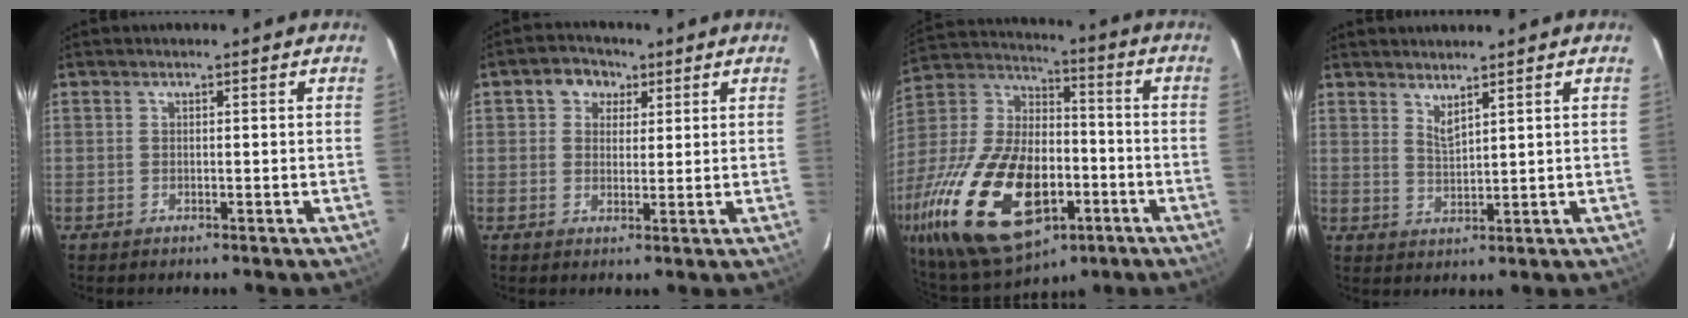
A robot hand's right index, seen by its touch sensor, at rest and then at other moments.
{"total": 5.0, "force": [2.0, 4.3, 1.7], "torque": [-0.023, 0.016, 0.029]}
{"total": 30.8, "force": [-11.8, 17.4, 22.5], "torque": [-0.483, -0.024, -0.180]}
{"total": 2.9, "force": [2.5, 0.2, 1.5], "torque": [-0.027, -0.004, 0.042]}